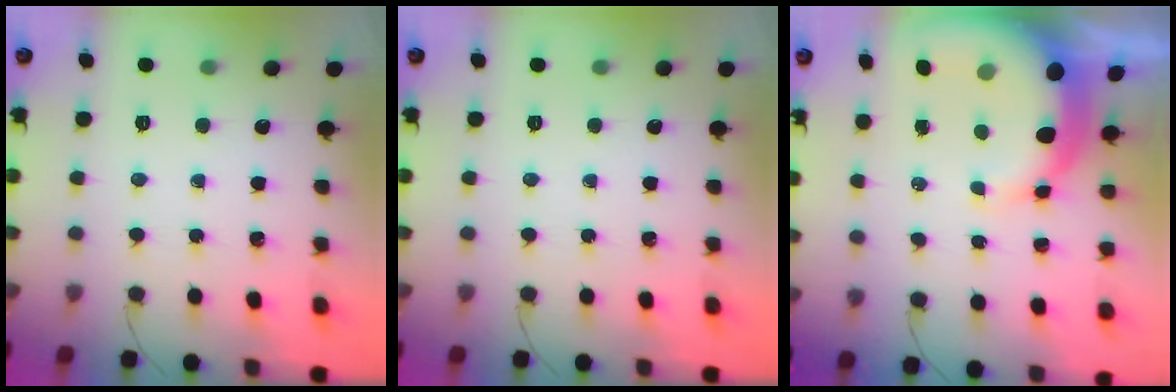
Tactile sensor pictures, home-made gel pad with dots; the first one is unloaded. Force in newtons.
{"total": 0.0}
{"total": 12.5, "press": 12.3, "slide": 2.5}